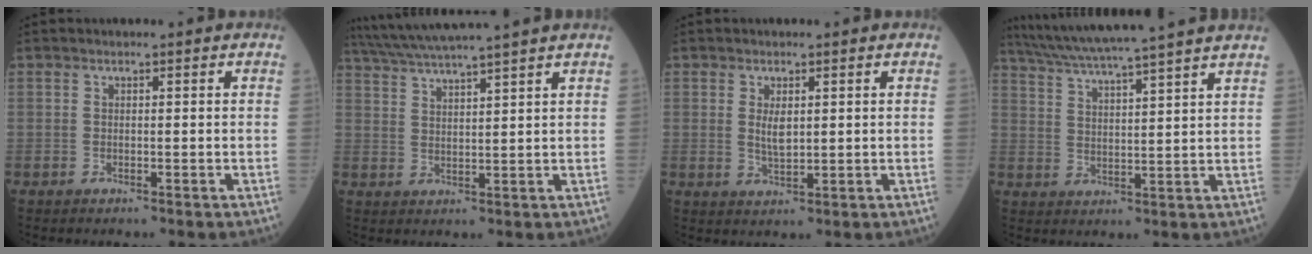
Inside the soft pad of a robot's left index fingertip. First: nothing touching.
{"total": 11.4, "force": [9.9, -1.8, 5.3], "torque": [-0.098, 0.019, 0.154]}
{"total": 2.7, "force": [0.6, 1.0, 2.4], "torque": [-0.050, -0.006, 0.015]}
{"total": 17.5, "force": [15.3, -1.6, 8.3], "torque": [-0.150, 0.002, 0.218]}